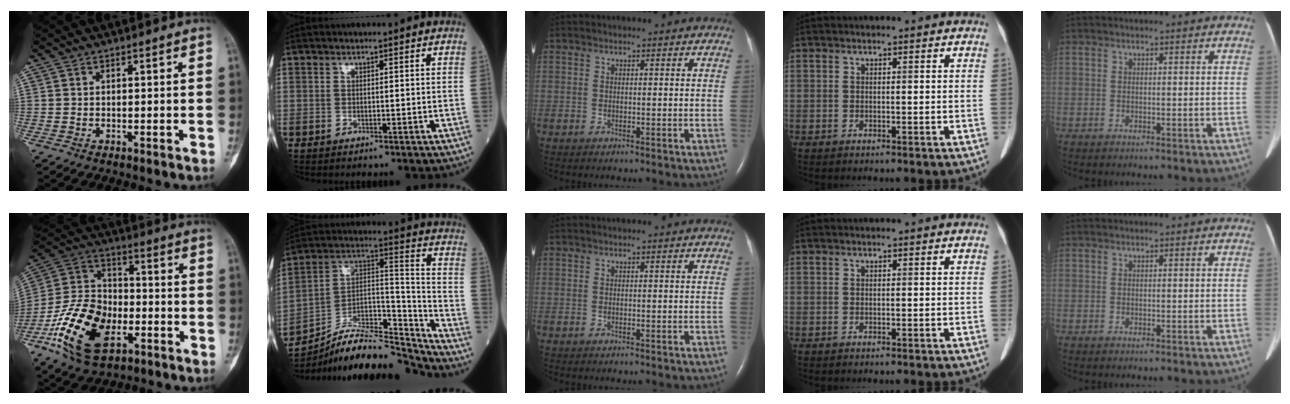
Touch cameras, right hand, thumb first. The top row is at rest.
{"thumb": {"total": 19.8, "force": [-7.9, 11.8, 13.8], "torque": [-0.248, 0.041, -0.143]}, "index": {"total": 18.7, "force": [-17.3, 2.0, 6.9], "torque": [-0.120, 0.039, -0.291]}}